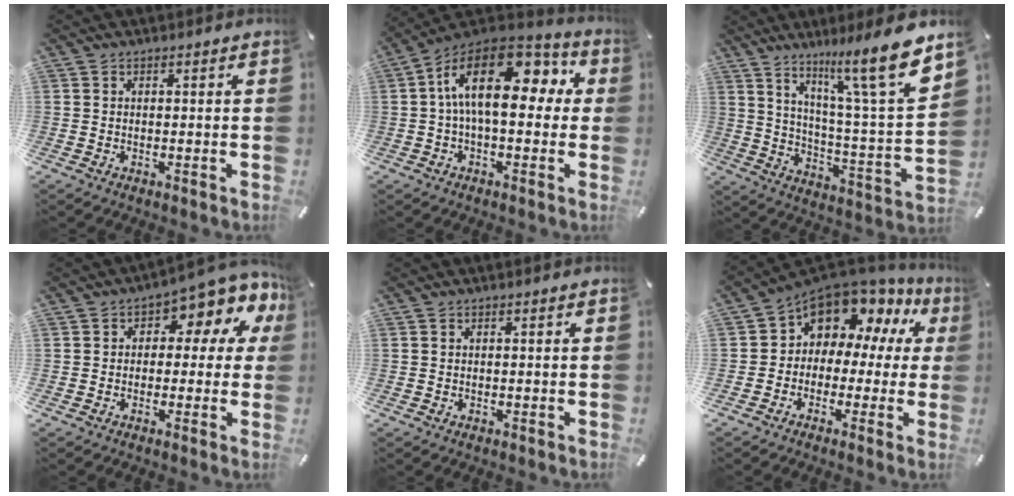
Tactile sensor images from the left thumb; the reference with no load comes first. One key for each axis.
{"total": 18.9, "fx": 3.7, "fy": 9.6, "fz": 15.8, "tx": -0.281, "ty": -0.012, "tz": 0.061}
{"total": 17.2, "fx": 12.5, "fy": 1.7, "fz": 11.6, "tx": -0.184, "ty": -0.102, "tz": 0.192}
{"total": 7.6, "fx": 3.8, "fy": 4.0, "fz": 5.2, "tx": -0.066, "ty": -0.040, "tz": 0.061}
{"total": 0.0}
{"total": 9.6, "fx": 6.4, "fy": 6.4, "fz": 3.2, "tx": -0.062, "ty": -0.062, "tz": 0.115}